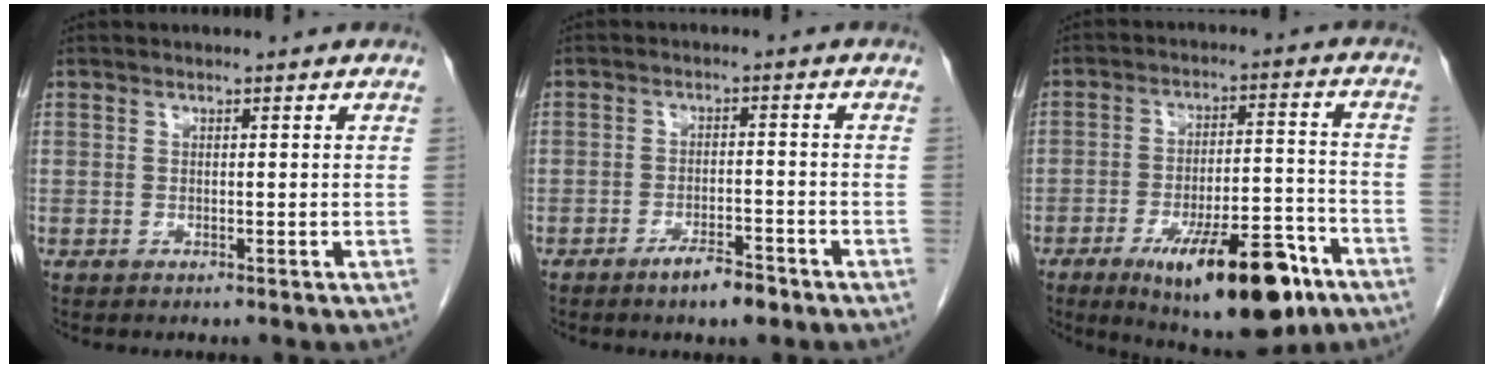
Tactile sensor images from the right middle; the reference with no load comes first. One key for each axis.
{"total": 4.3, "fx": -3.1, "fy": 1.0, "fz": 2.7, "tx": -0.046, "ty": 0.001, "tz": -0.050}
{"total": 17.1, "fx": -9.9, "fy": 4.7, "fz": 13.1, "tx": -0.163, "ty": 0.000, "tz": -0.144}